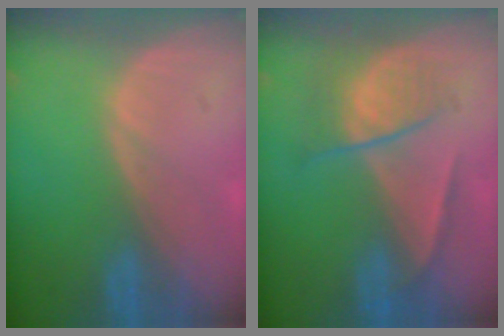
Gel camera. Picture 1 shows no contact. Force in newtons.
{"total": 6.7, "press": 5.8, "slide": 3.4}